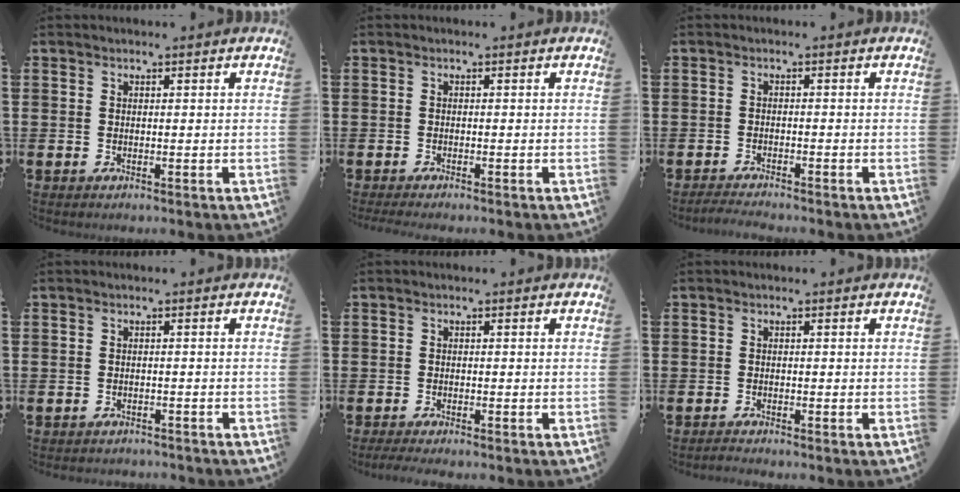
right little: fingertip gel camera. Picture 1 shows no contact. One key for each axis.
{"total": 0.7, "fx": -0.6, "fy": 0.0, "fz": 0.3, "tx": -0.006, "ty": -0.003, "tz": -0.012}
{"total": 1.4, "fx": -1.4, "fy": 0.0, "fz": 0.3, "tx": -0.008, "ty": 0.003, "tz": -0.027}
{"total": 0.9, "fx": -0.9, "fy": 0.1, "fz": -0.1, "tx": -0.003, "ty": 0.001, "tz": -0.019}
{"total": 1.0, "fx": -0.8, "fy": 0.1, "fz": 0.6, "tx": -0.011, "ty": -0.002, "tz": -0.016}
{"total": 0.7, "fx": -0.7, "fy": 0.0, "fz": 0.2, "tx": -0.005, "ty": -0.002, "tz": -0.014}